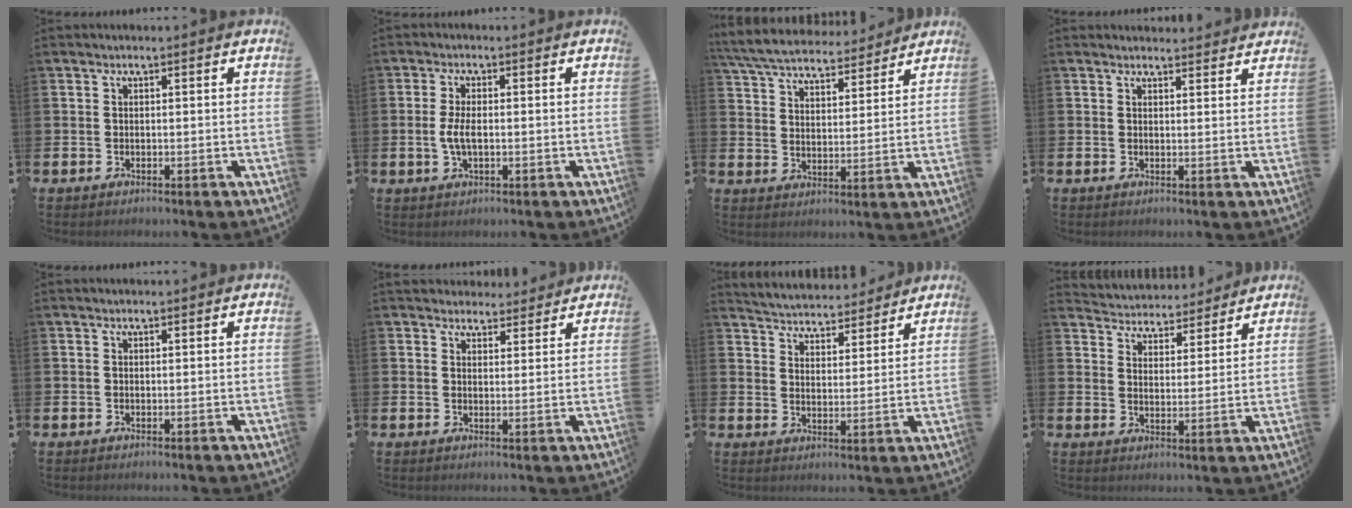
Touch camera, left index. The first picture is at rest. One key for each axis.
{"total": 3.3, "fx": -0.3, "fy": 1.4, "fz": 3.0, "tx": -0.055, "ty": -0.002, "tz": -0.011}
{"total": 6.3, "fx": 6.0, "fy": 1.4, "fz": 1.2, "tx": -0.051, "ty": -0.036, "tz": 0.106}
{"total": 2.0, "fx": 2.0, "fy": 0.4, "fz": -0.1, "tx": 0.011, "ty": -0.012, "tz": 0.034}
{"total": 0.0}
{"total": 3.9, "fx": 3.6, "fy": 1.3, "fz": -0.1, "tx": 0.003, "ty": -0.018, "tz": 0.065}
{"total": 4.9, "fx": 4.8, "fy": 1.0, "fz": -0.2, "tx": -0.014, "ty": -0.038, "tz": 0.082}
{"total": 4.4, "fx": 4.2, "fy": 1.1, "fz": -0.5, "tx": -0.010, "ty": -0.037, "tz": 0.071}